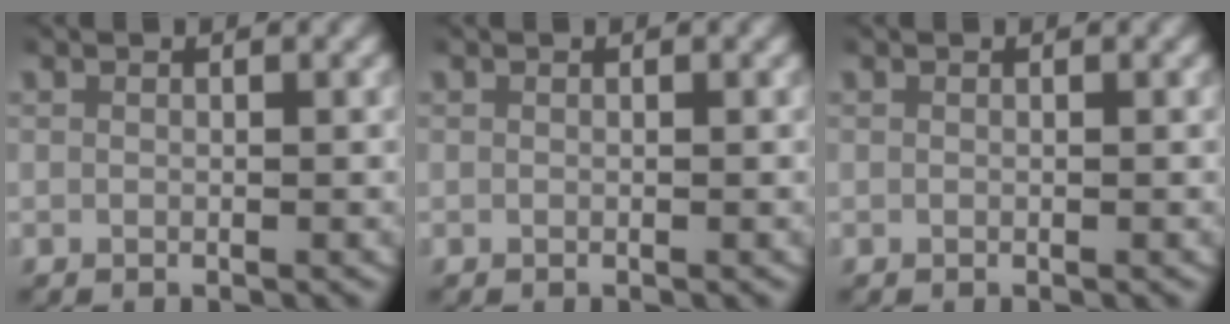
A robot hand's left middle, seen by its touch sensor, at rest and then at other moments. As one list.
[{"total": 0.0}, {"total": 0.0}]